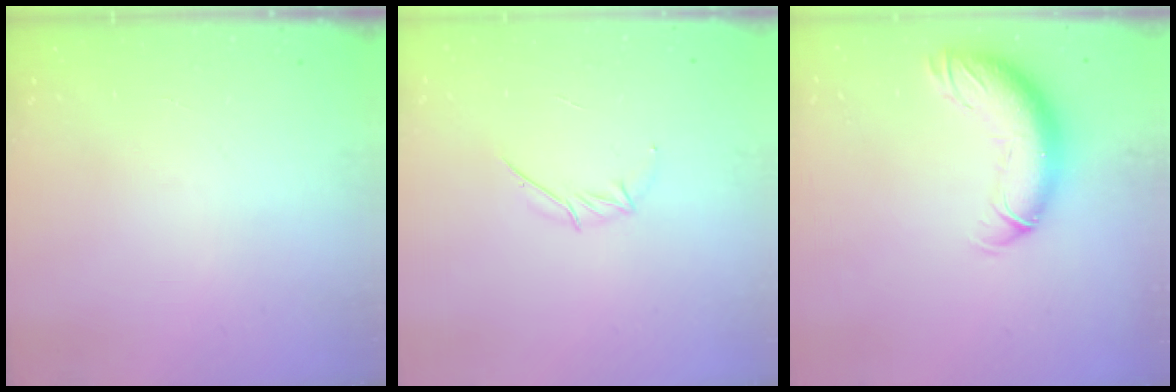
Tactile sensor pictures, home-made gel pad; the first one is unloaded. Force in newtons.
{"total": 3.9, "press": 3.8, "slide": 0.8}
{"total": 13.3, "press": 13.0, "slide": 2.9}